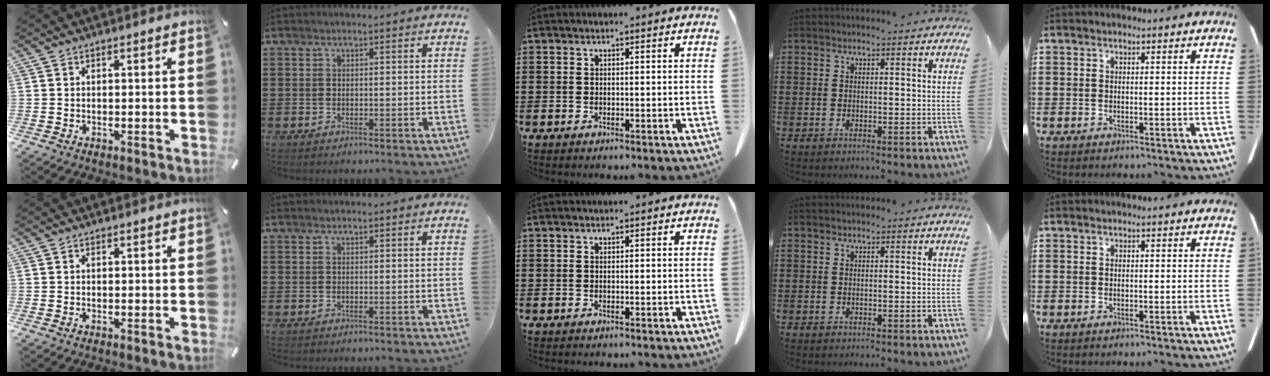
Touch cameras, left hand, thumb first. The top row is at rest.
{}